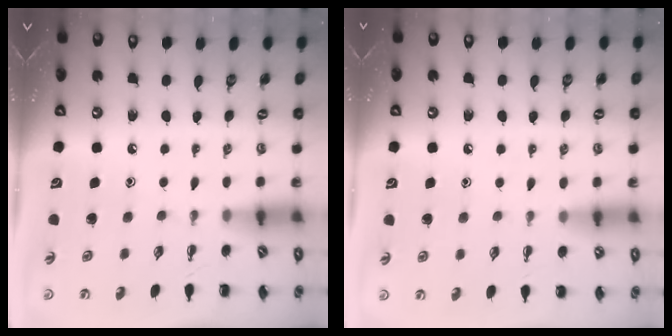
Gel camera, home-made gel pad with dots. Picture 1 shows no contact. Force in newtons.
{"total": 7.7, "press": 7.2, "slide": 2.8}